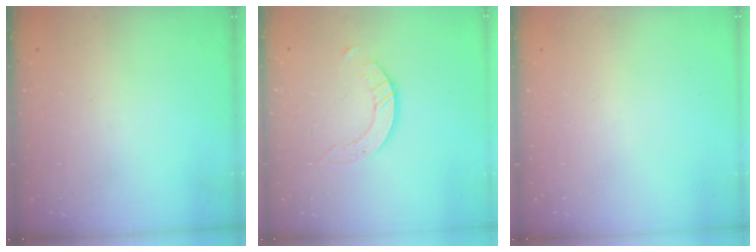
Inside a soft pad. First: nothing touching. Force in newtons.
{"total": 2.9, "press": 2.9, "slide": 0.3}
{"total": 0.0}